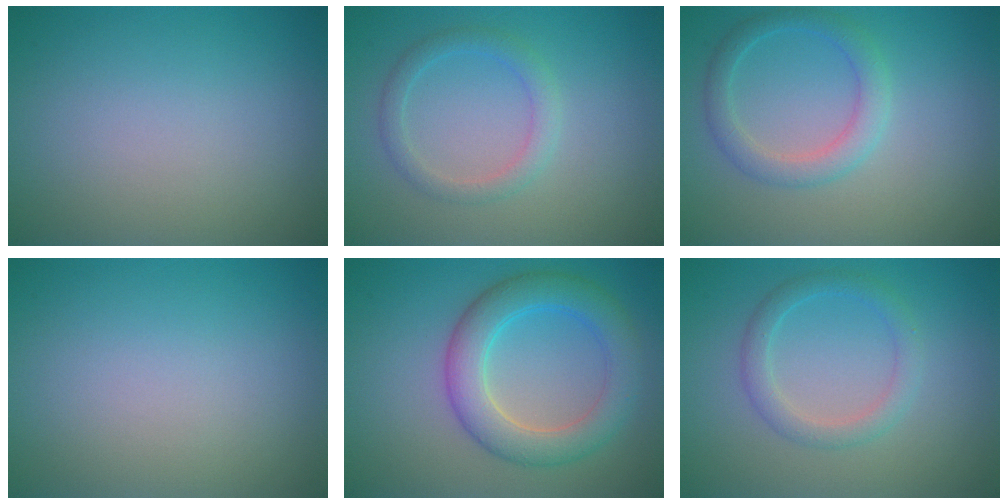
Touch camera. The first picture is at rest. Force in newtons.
{"total": 2.1, "press": 2.1, "slide": 0.1}
{"total": 2.7, "press": 2.7, "slide": 0.1}
{"total": 0.0}
{"total": 5.4, "press": 5.4, "slide": 0.1}
{"total": 2.4, "press": 2.3, "slide": 0.1}